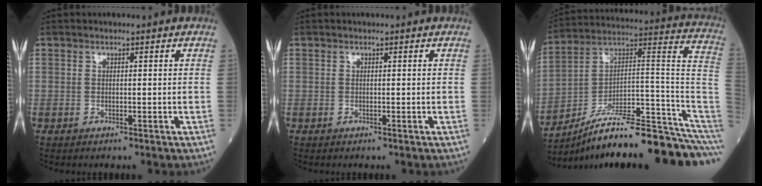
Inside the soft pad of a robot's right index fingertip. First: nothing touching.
{"total": 0.0}
{"total": 23.7, "force": [-19.0, 1.0, 14.1], "torque": [-0.130, 0.050, -0.295]}